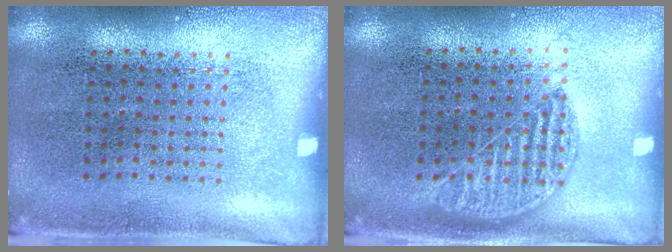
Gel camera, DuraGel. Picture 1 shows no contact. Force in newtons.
{"total": 1.0, "press": 0.8, "slide": 0.4}